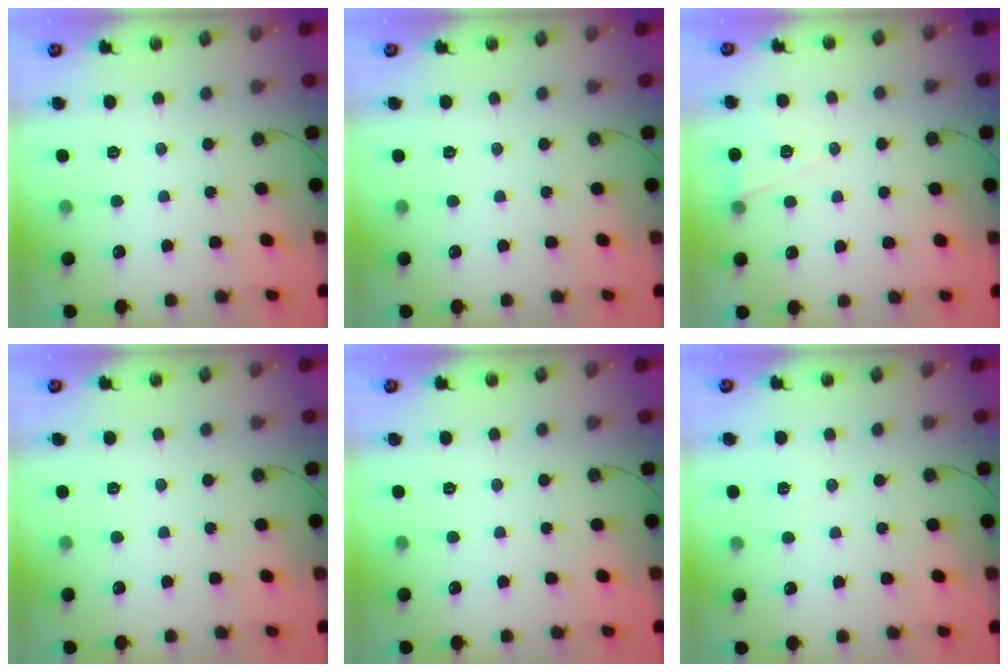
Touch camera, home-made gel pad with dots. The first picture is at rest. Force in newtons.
{"total": 0.0}
{"total": 6.0, "press": 3.9, "slide": 4.5}
{"total": 0.0}
{"total": 0.0}
{"total": 2.6, "press": 1.7, "slide": 1.9}